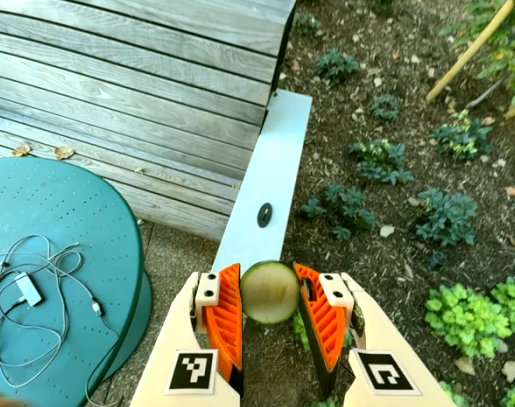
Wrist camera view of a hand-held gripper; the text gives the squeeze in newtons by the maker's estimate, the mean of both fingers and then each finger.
{"total": 13.3, "left": 14.1, "right": 12.5}